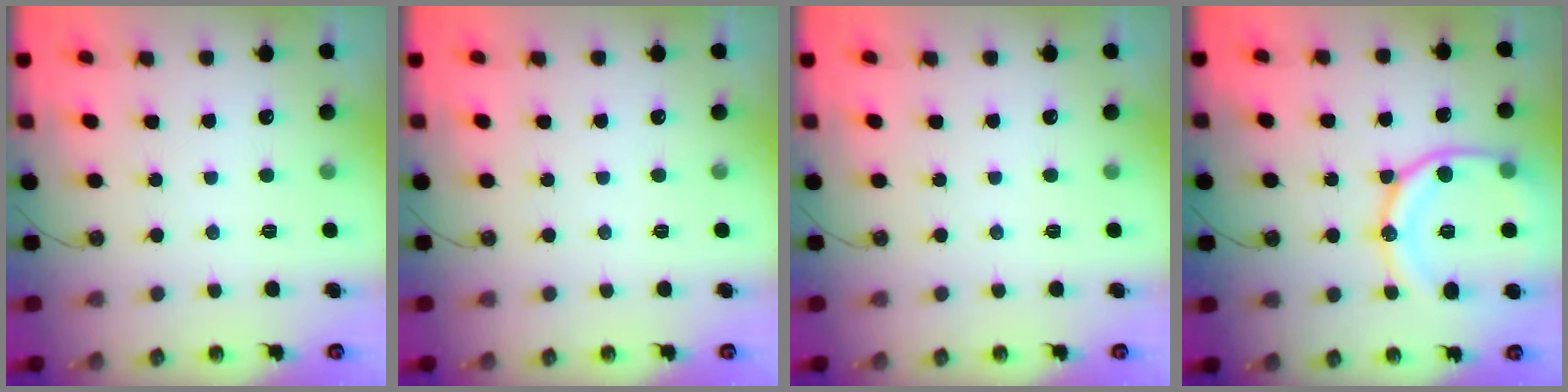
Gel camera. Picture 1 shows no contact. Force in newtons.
{"total": 0.0}
{"total": 0.0}
{"total": 18.2, "press": 18.1, "slide": 1.8}